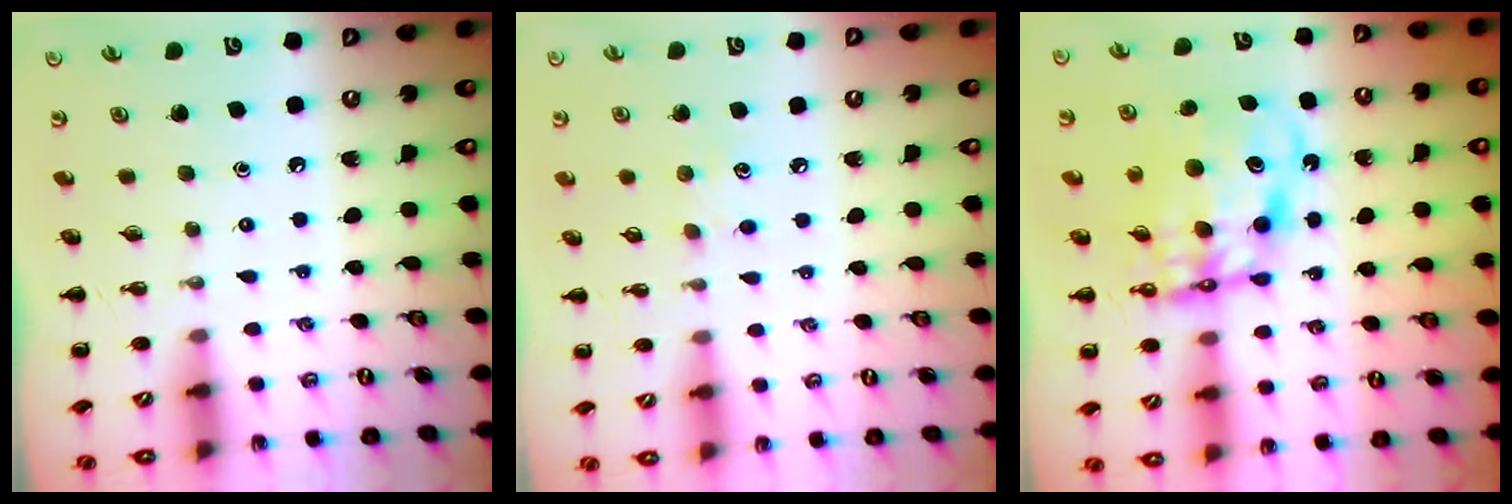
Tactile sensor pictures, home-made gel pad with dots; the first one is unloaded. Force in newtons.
{"total": 5.4, "press": 5.2, "slide": 1.3}
{"total": 11.8, "press": 11.4, "slide": 2.9}